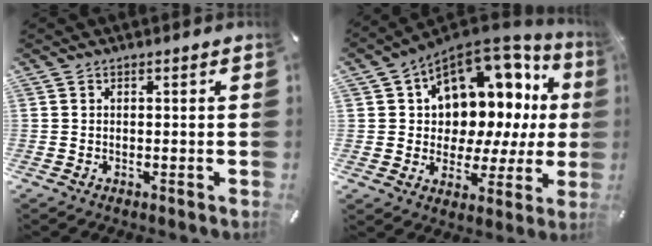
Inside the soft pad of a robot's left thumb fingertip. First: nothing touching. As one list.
[{"total": 12.9, "force": [6.5, 9.0, 6.5], "torque": [-0.089, -0.072, 0.114]}]